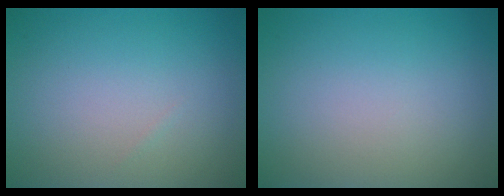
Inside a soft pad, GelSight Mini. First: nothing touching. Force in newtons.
{"total": 0.0}